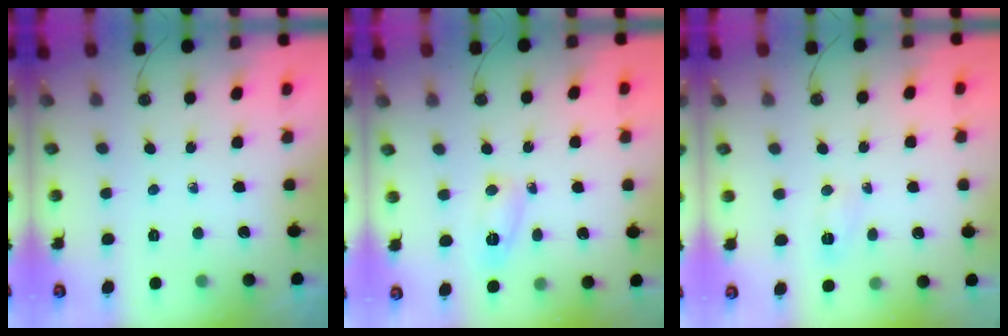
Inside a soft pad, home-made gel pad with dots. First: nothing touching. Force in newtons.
{"total": 4.8, "press": 4.8, "slide": 0.3}
{"total": 3.6, "press": 3.4, "slide": 1.2}